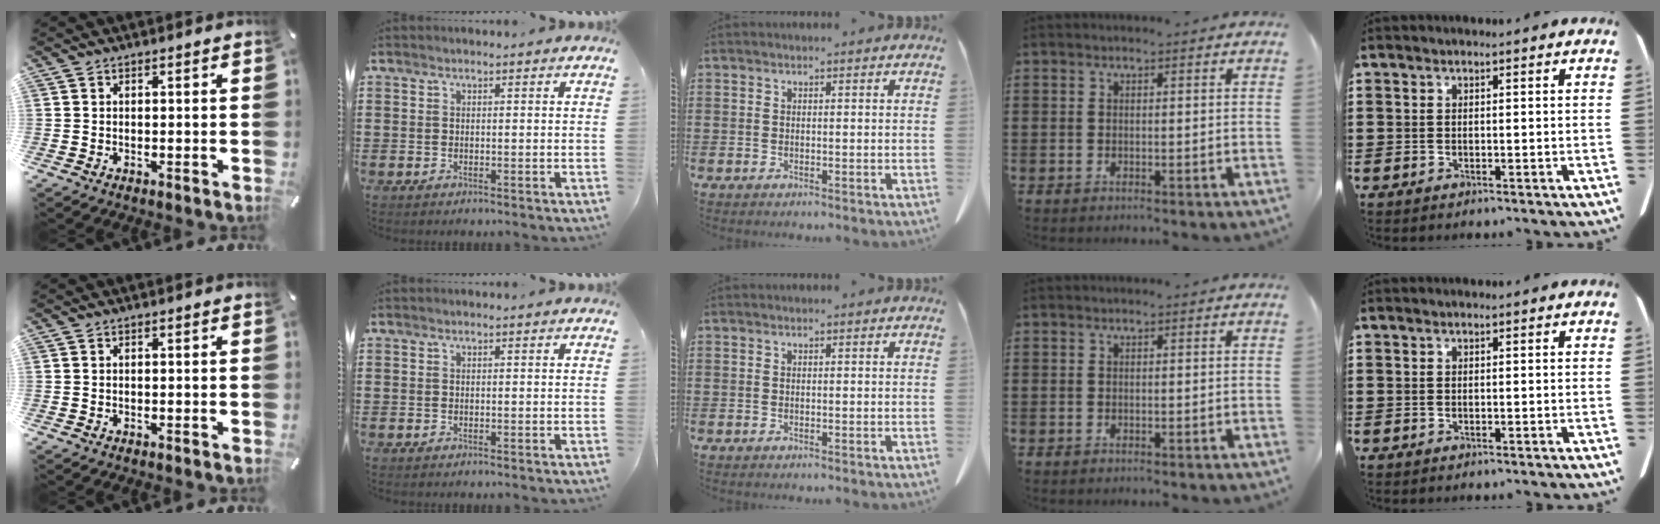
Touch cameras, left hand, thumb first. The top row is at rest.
{}